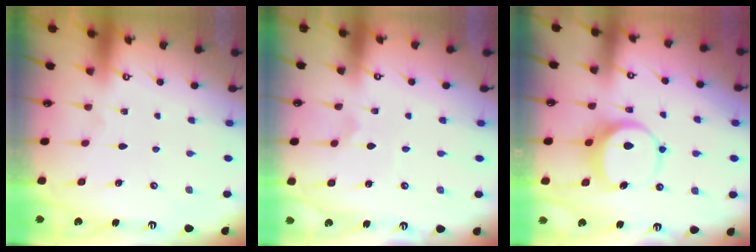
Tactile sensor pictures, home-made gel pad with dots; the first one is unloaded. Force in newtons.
{"total": 1.0, "press": 0.9, "slide": 0.4}
{"total": 7.7, "press": 7.6, "slide": 0.8}